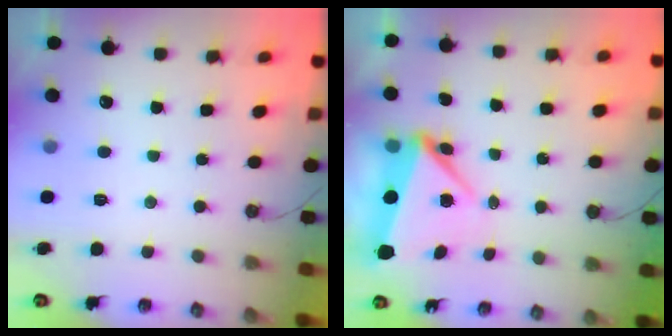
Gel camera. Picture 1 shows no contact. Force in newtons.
{"total": 5.5, "press": 5.4, "slide": 0.8}